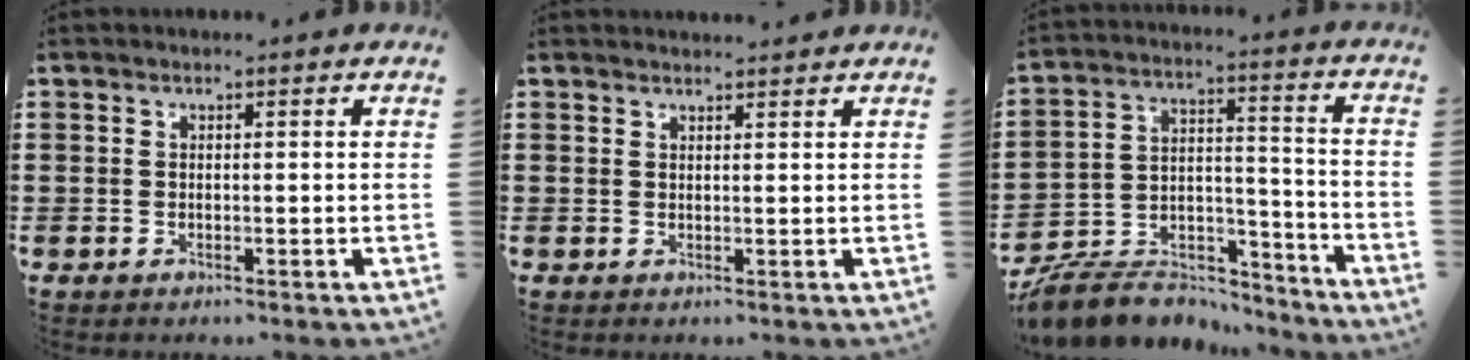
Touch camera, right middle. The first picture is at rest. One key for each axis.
{"total": 1.2, "fx": 1.2, "fy": -0.1, "fz": 0.0, "tx": -0.003, "ty": -0.003, "tz": 0.024}
{"total": 7.5, "fx": -6.8, "fy": 2.9, "fz": 1.0, "tx": -0.028, "ty": 0.009, "tz": -0.135}